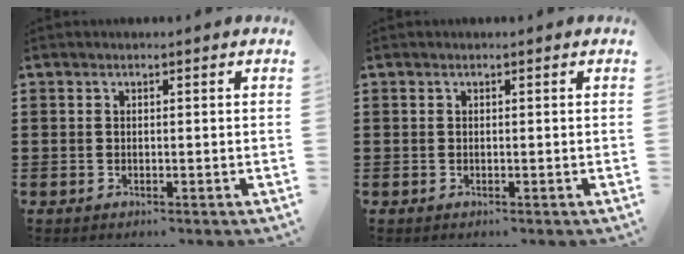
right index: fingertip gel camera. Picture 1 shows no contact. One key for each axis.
{"total": 0.0}